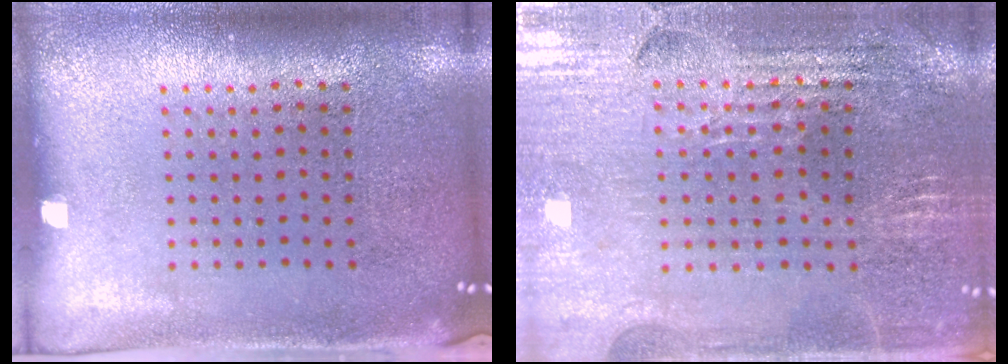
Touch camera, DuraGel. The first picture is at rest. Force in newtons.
{"total": 2.9, "press": 2.8, "slide": 0.5}